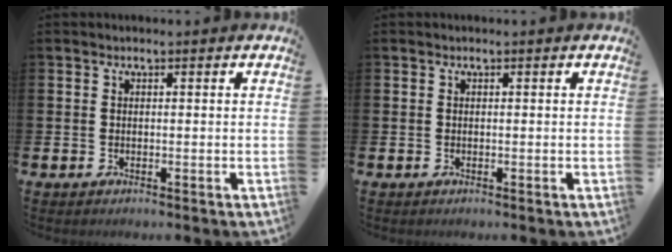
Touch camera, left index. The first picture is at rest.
{"total": 0.0}